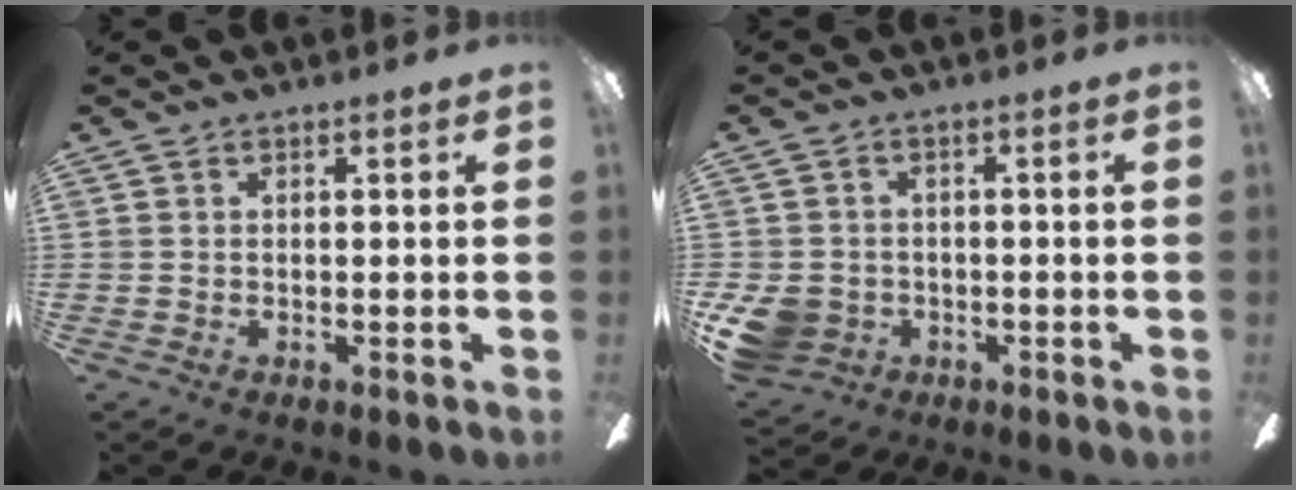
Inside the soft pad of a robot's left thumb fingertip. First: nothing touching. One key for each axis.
{"total": 7.6, "fx": -2.6, "fy": 6.4, "fz": 3.1, "tx": -0.082, "ty": 0.017, "tz": -0.049}